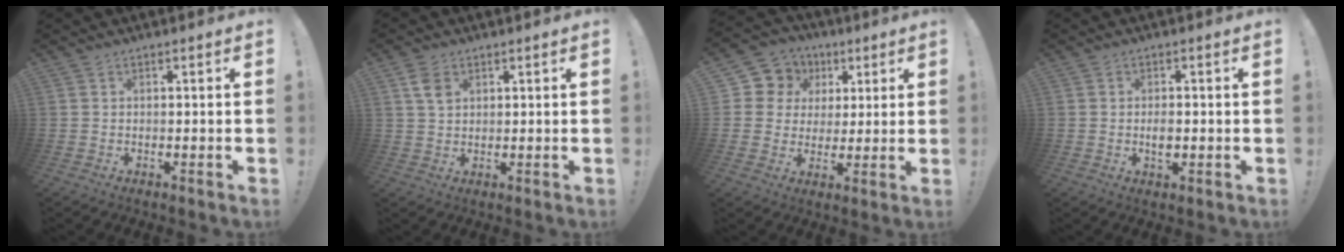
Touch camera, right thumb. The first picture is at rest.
{"total": 4.8, "force": [2.2, 3.1, 3.0], "torque": [-0.042, -0.005, 0.041]}
{"total": 9.4, "force": [3.1, 8.5, 2.5], "torque": [-0.034, -0.021, 0.065]}
{"total": 3.0, "force": [-0.5, 2.3, 1.9], "torque": [-0.011, -0.002, -0.012]}